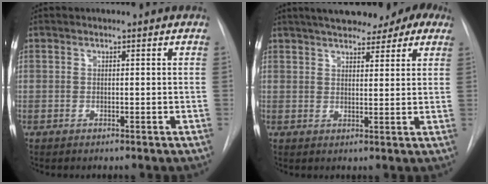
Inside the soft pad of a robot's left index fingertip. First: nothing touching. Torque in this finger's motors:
{"motor_torque": [0.68, -1.08, -0.06, 0.09]}